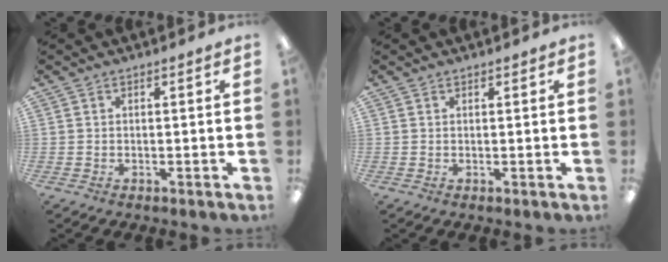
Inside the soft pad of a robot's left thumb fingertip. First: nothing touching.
{"total": 0.5, "force": [0.5, 0.2, 0.0], "torque": [0.007, -0.003, 0.007]}